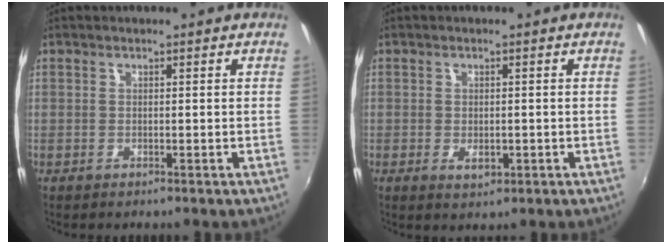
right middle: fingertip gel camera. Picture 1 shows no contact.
{"total": 2.5, "force": [-0.7, 1.5, 1.9], "torque": [-0.032, -0.004, -0.006]}